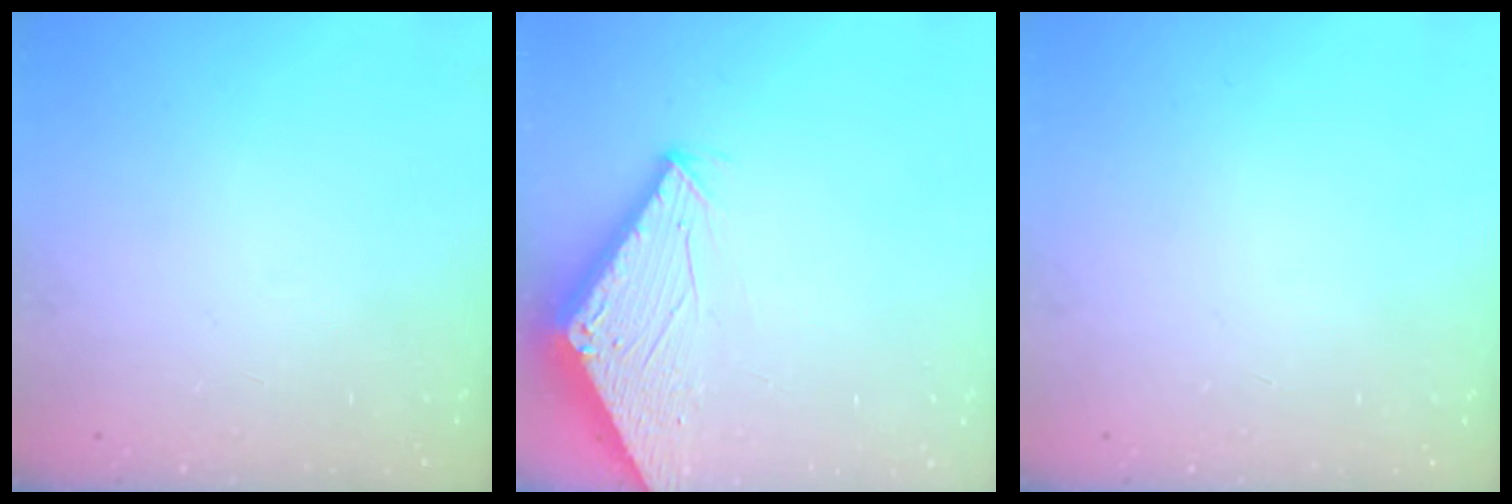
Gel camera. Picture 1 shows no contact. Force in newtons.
{"total": 2.8, "press": 2.8, "slide": 0.1}
{"total": 0.0}